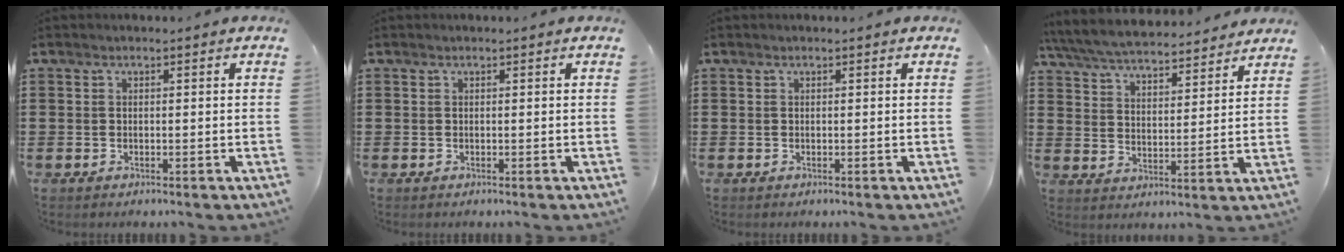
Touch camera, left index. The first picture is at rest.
{"total": 0.0}
{"total": 0.0}
{"total": 5.8, "force": [5.7, 0.5, 1.1], "torque": [-0.050, -0.034, 0.098]}